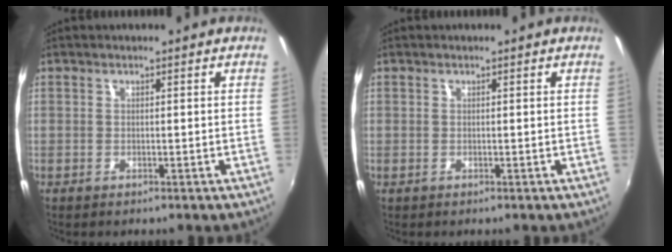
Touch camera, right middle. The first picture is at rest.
{"total": 0.0}